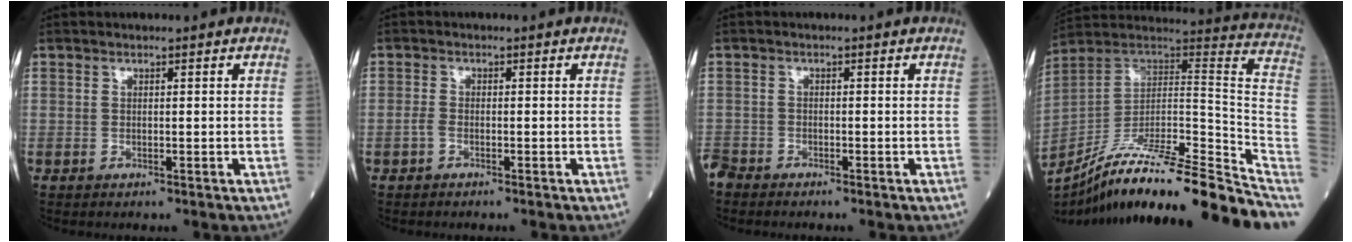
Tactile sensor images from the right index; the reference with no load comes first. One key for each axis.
{"total": 1.3, "fx": -0.8, "fy": 0.5, "fz": 0.9, "tx": -0.025, "ty": 0.000, "tz": -0.018}
{"total": 2.6, "fx": -2.5, "fy": 0.6, "fz": 0.1, "tx": -0.007, "ty": -0.008, "tz": -0.050}
{"total": 27.8, "fx": -22.7, "fy": 0.1, "fz": 16.1, "tx": -0.166, "ty": -0.005, "tz": -0.353}